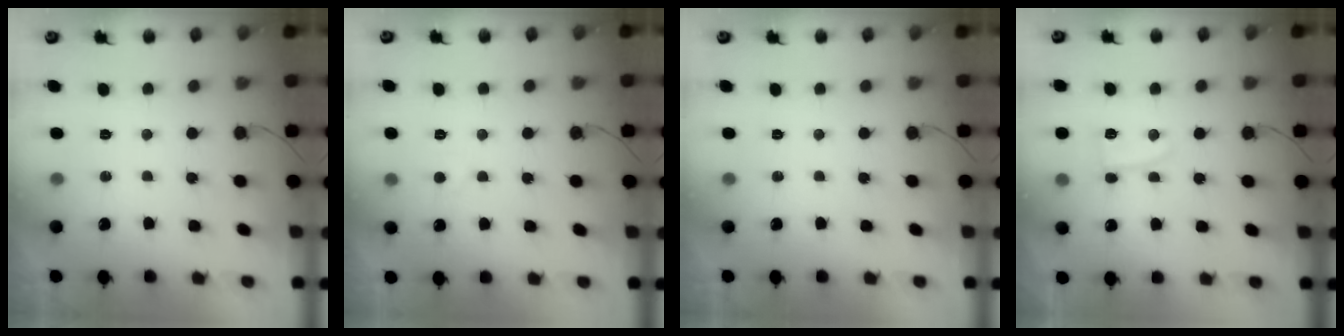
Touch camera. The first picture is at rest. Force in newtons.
{"total": 2.9, "press": 2.9, "slide": 0.3}
{"total": 0.0}
{"total": 5.0, "press": 4.9, "slide": 0.6}